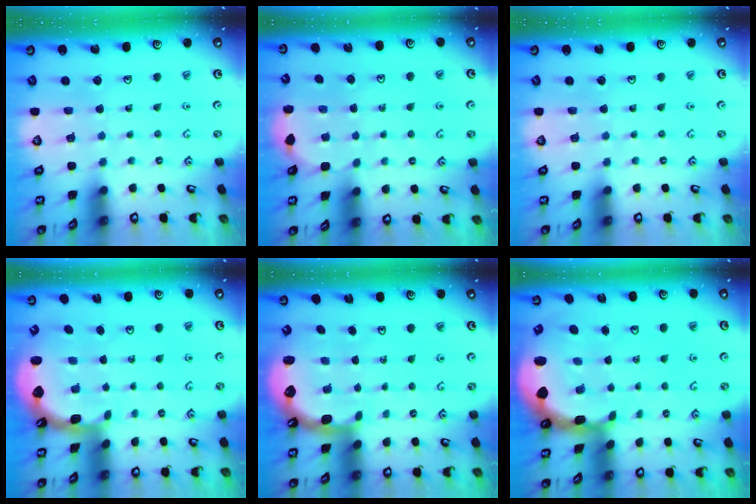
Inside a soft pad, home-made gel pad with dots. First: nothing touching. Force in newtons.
{"total": 2.0, "press": 1.7, "slide": 1.1}
{"total": 0.0}
{"total": 2.4, "press": 1.5, "slide": 1.9}
{"total": 2.9, "press": 2.4, "slide": 1.6}
{"total": 3.8, "press": 3.6, "slide": 1.0}